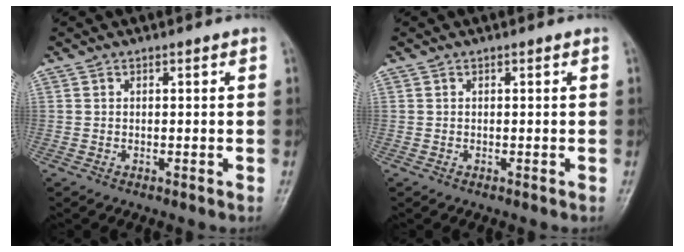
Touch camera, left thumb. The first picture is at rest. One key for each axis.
{"total": 0.0}